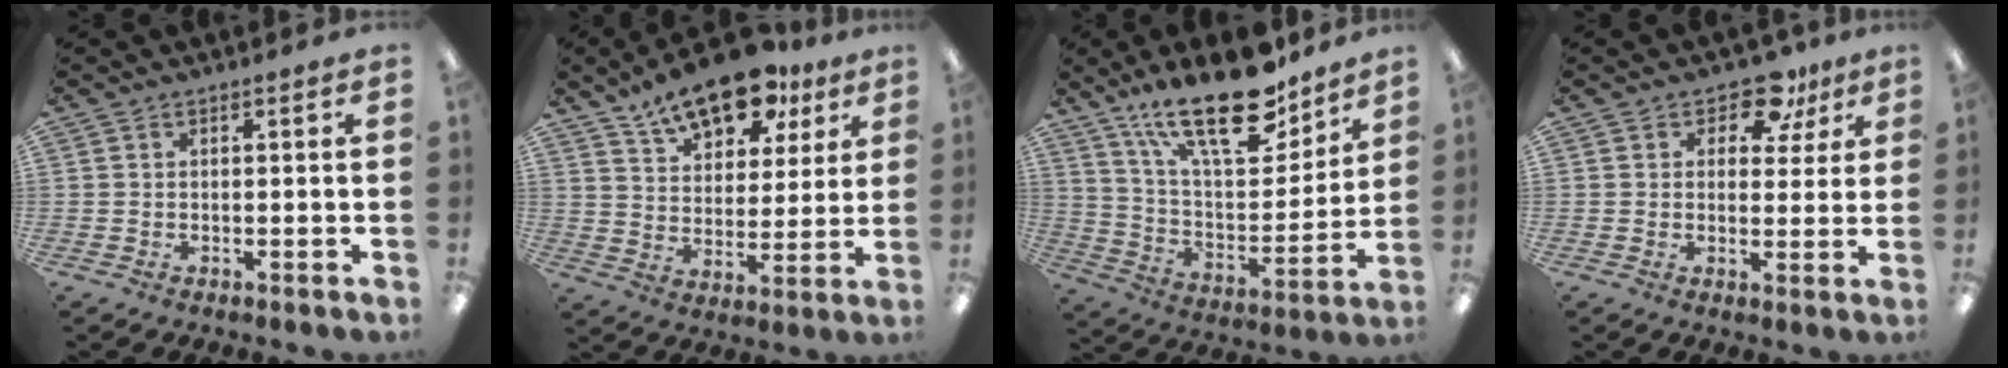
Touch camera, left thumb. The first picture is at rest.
{"total": 16.2, "force": [12.1, 7.4, 7.7], "torque": [-0.127, -0.065, 0.213]}
{"total": 23.5, "force": [16.2, 8.9, 14.6], "torque": [-0.237, -0.096, 0.280]}
{"total": 8.6, "force": [5.5, 4.9, 4.3], "torque": [-0.046, -0.028, 0.093]}